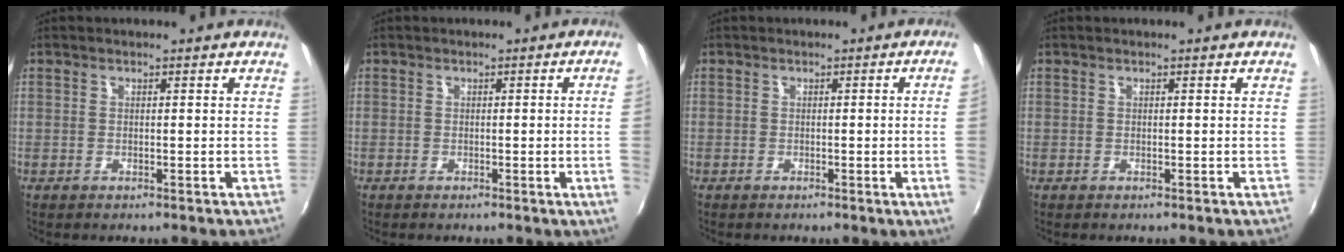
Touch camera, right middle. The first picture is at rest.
{"total": 3.3, "force": [0.0, -1.8, 2.8], "torque": [-0.040, -0.011, 0.005]}
{"total": 3.9, "force": [0.1, -2.0, 3.4], "torque": [-0.051, -0.009, 0.006]}
{"total": 0.0}